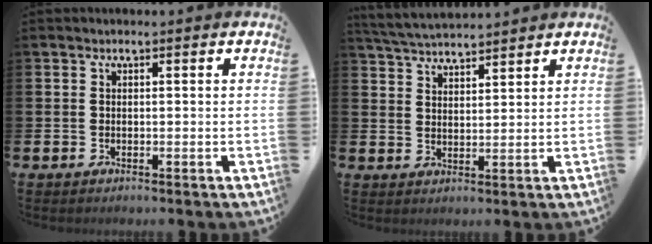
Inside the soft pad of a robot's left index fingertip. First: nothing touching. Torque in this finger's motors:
{"motor_torque": [0.34, -1.08, 0.17, 0.18]}